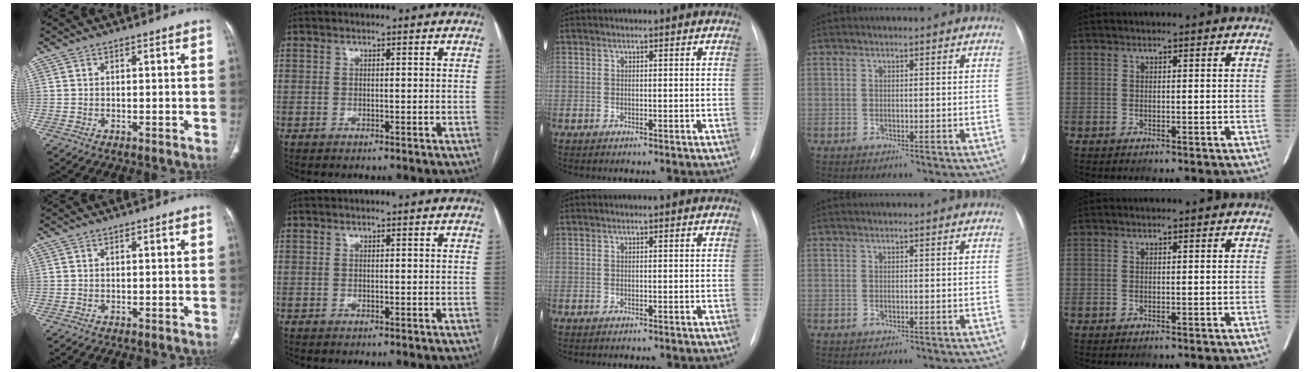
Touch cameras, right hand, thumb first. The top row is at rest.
{}